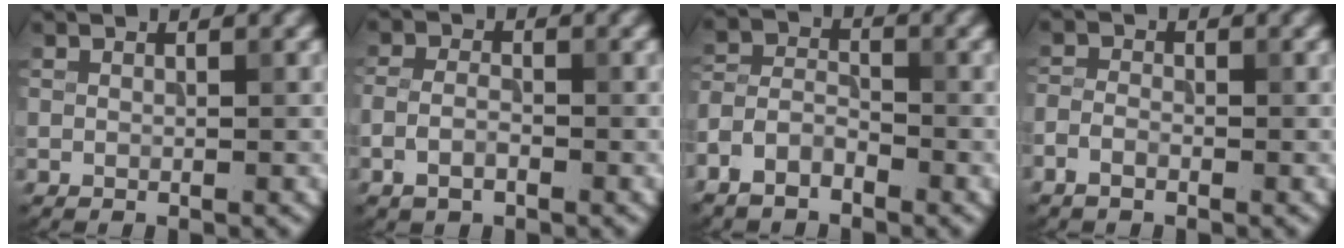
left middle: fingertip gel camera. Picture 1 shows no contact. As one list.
[{"total": 2.2, "force": [-1.0, 1.3, 1.6], "torque": [-0.035, 0.000, -0.023]}, {"total": 3.7, "force": [-2.7, 1.8, 1.8], "torque": [-0.034, 0.003, -0.063]}, {"total": 1.6, "force": [-1.1, 0.8, 0.9], "torque": [-0.020, 0.001, -0.028]}]